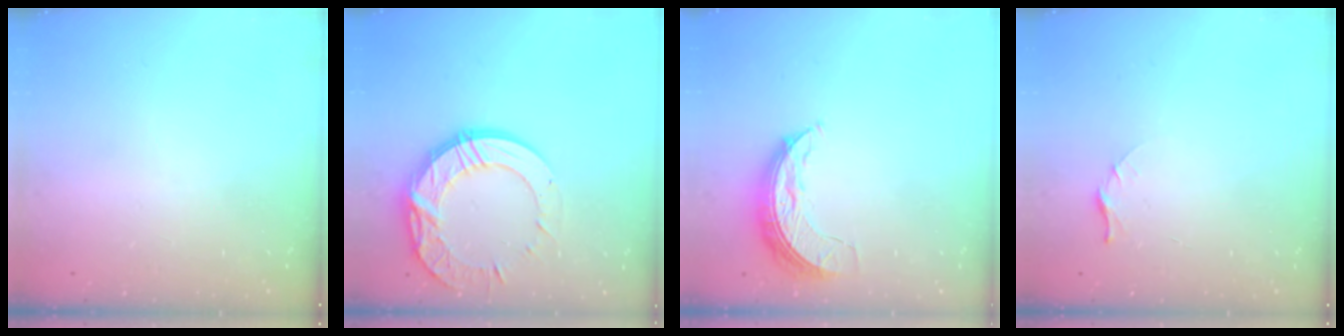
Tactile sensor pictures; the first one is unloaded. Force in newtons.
{"total": 15.9, "press": 15.8, "slide": 1.4}
{"total": 7.2, "press": 7.2, "slide": 0.4}
{"total": 4.5, "press": 4.4, "slide": 0.4}